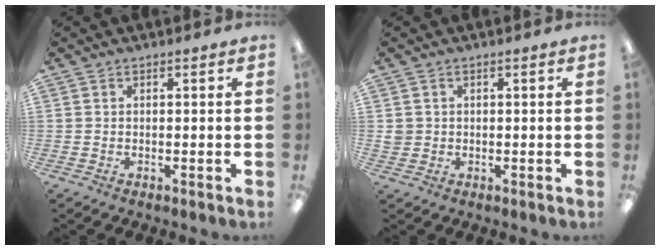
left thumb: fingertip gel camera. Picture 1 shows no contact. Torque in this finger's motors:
{"motor_torque": [-0.10, 0.16, -0.03, -0.04, 0.00]}